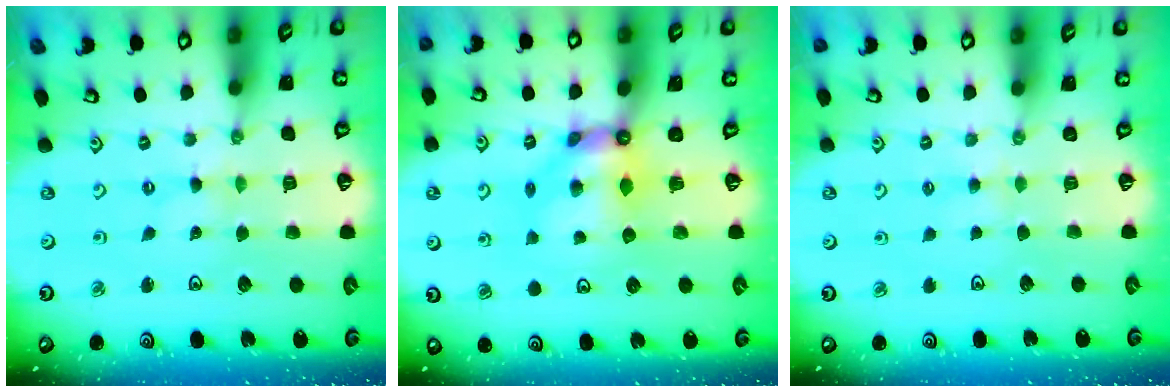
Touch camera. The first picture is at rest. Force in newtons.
{"total": 7.6, "press": 7.6, "slide": 0.5}
{"total": 1.9, "press": 1.9, "slide": 0.3}